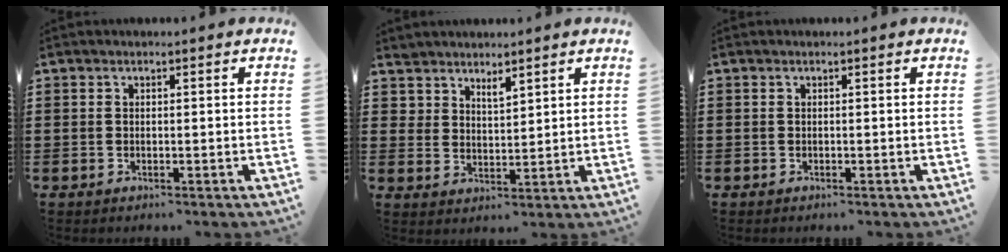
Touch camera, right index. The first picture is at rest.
{"total": 2.7, "force": [2.6, 0.7, 0.0], "torque": [-0.007, 0.000, 0.051]}
{"total": 0.0}